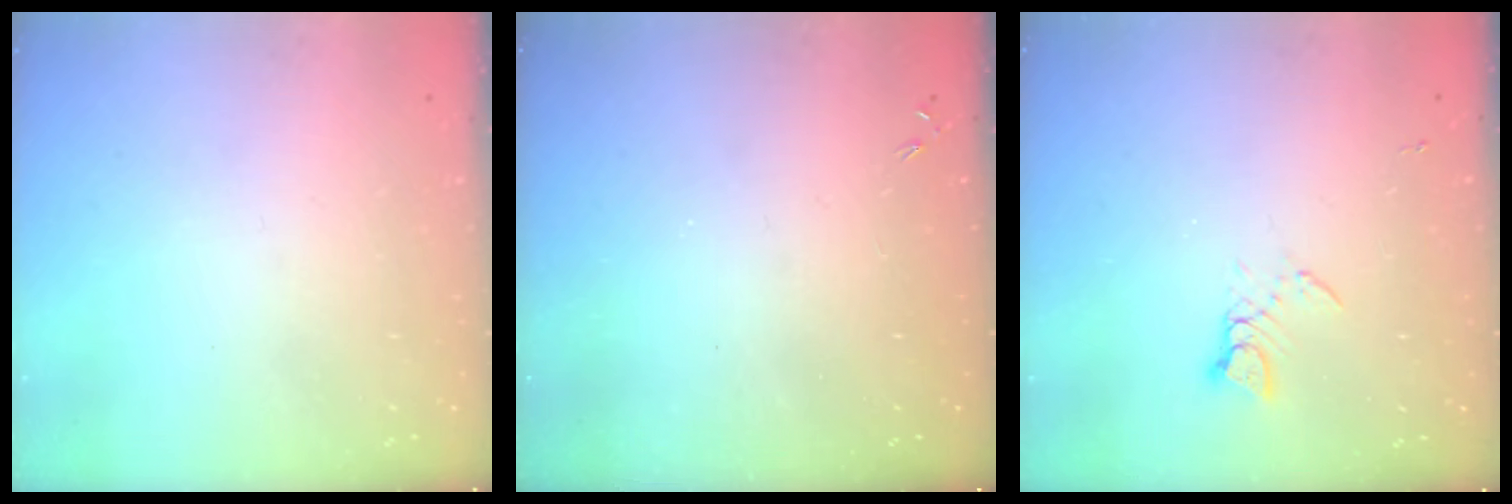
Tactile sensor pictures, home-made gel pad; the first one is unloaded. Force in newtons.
{"total": 0.0}
{"total": 3.7, "press": 3.7, "slide": 0.4}